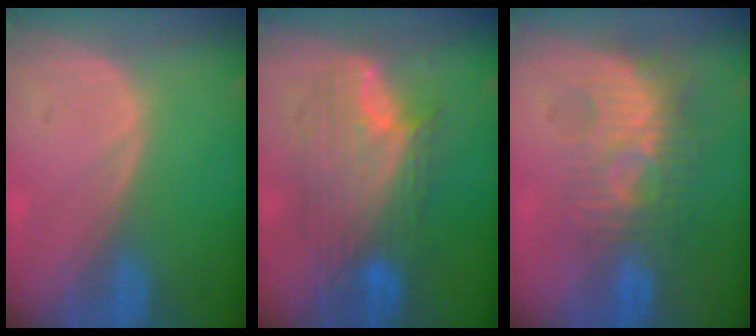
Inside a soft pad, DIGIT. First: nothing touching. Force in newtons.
{"total": 9.8, "press": 9.8, "slide": 0.6}
{"total": 9.8, "press": 8.5, "slide": 4.8}